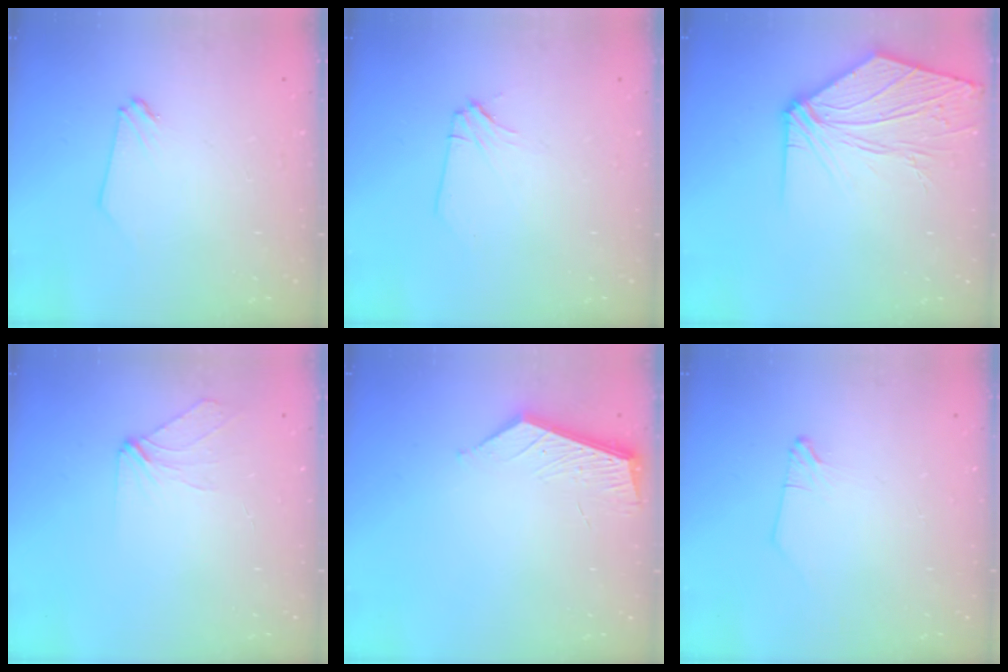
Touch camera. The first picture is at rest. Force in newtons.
{"total": 2.9, "press": 2.9, "slide": 0.5}
{"total": 11.4, "press": 11.2, "slide": 2.1}
{"total": 4.9, "press": 4.8, "slide": 1.0}
{"total": 5.0, "press": 4.9, "slide": 0.3}
{"total": 1.0, "press": 1.0, "slide": 0.1}